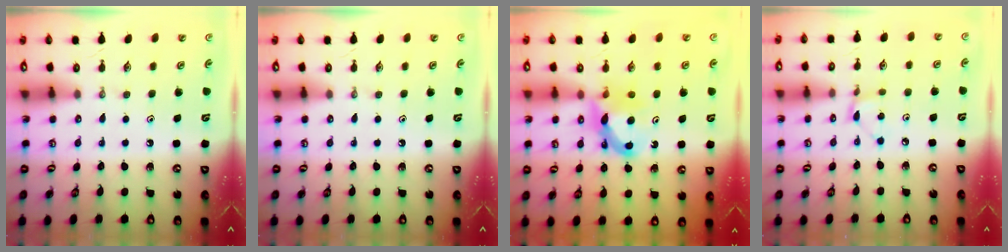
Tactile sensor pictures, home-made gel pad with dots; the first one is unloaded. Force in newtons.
{"total": 0.0}
{"total": 7.8, "press": 7.8, "slide": 0.1}
{"total": 3.0, "press": 3.0, "slide": 0.2}